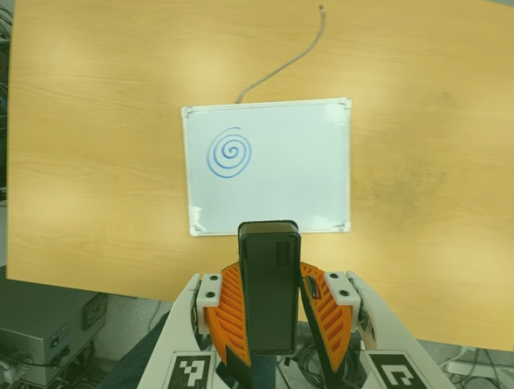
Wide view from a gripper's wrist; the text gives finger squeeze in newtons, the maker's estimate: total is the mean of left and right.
{"total": 5.7, "left": 5.4, "right": 6.0}